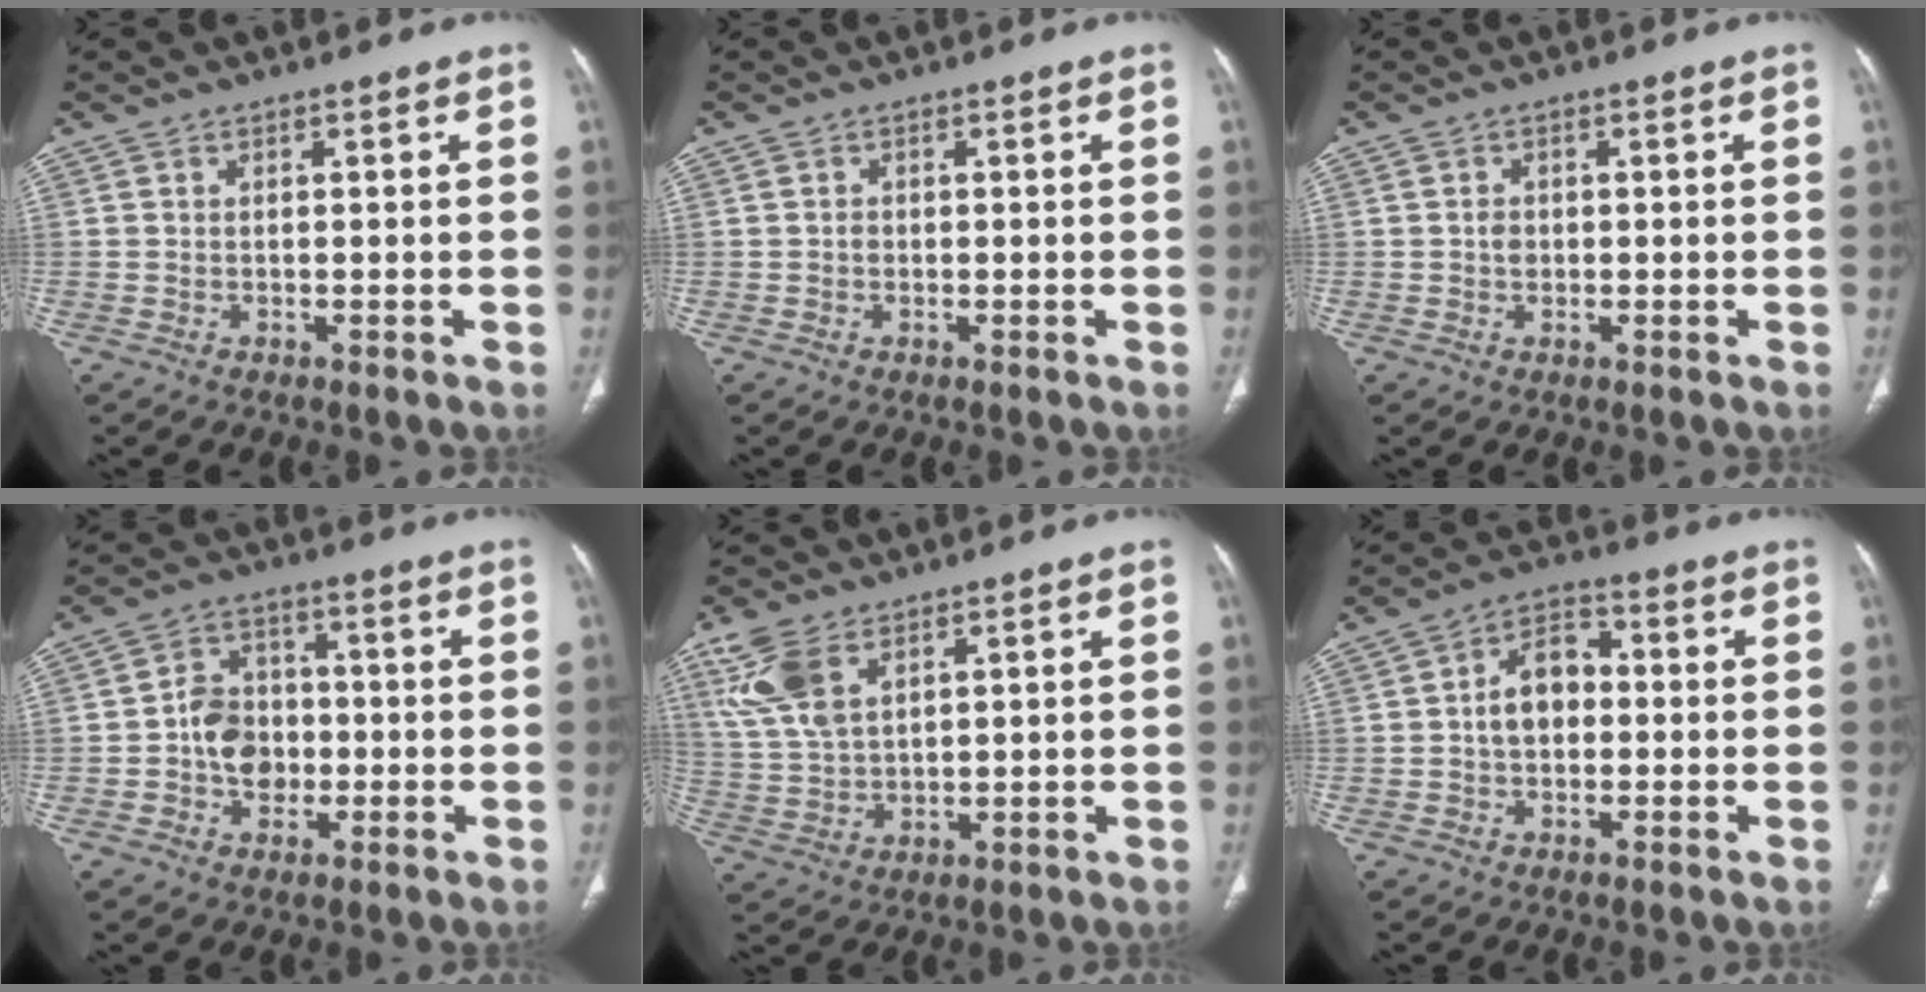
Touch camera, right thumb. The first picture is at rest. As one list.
[{"total": 0.9, "force": [-0.1, 0.8, 0.4], "torque": [-0.004, 0.003, -0.002]}, {"total": 1.7, "force": [0.0, 1.4, 1.0], "torque": [-0.011, 0.003, -0.002]}, {"total": 8.2, "force": [-1.4, 6.7, 4.6], "torque": [-0.045, 0.021, -0.029]}, {"total": 9.6, "force": [5.0, 5.1, 6.4], "torque": [-0.141, -0.008, 0.110]}, {"total": 7.7, "force": [-0.1, 5.4, 5.5], "torque": [-0.078, 0.025, -0.011]}]